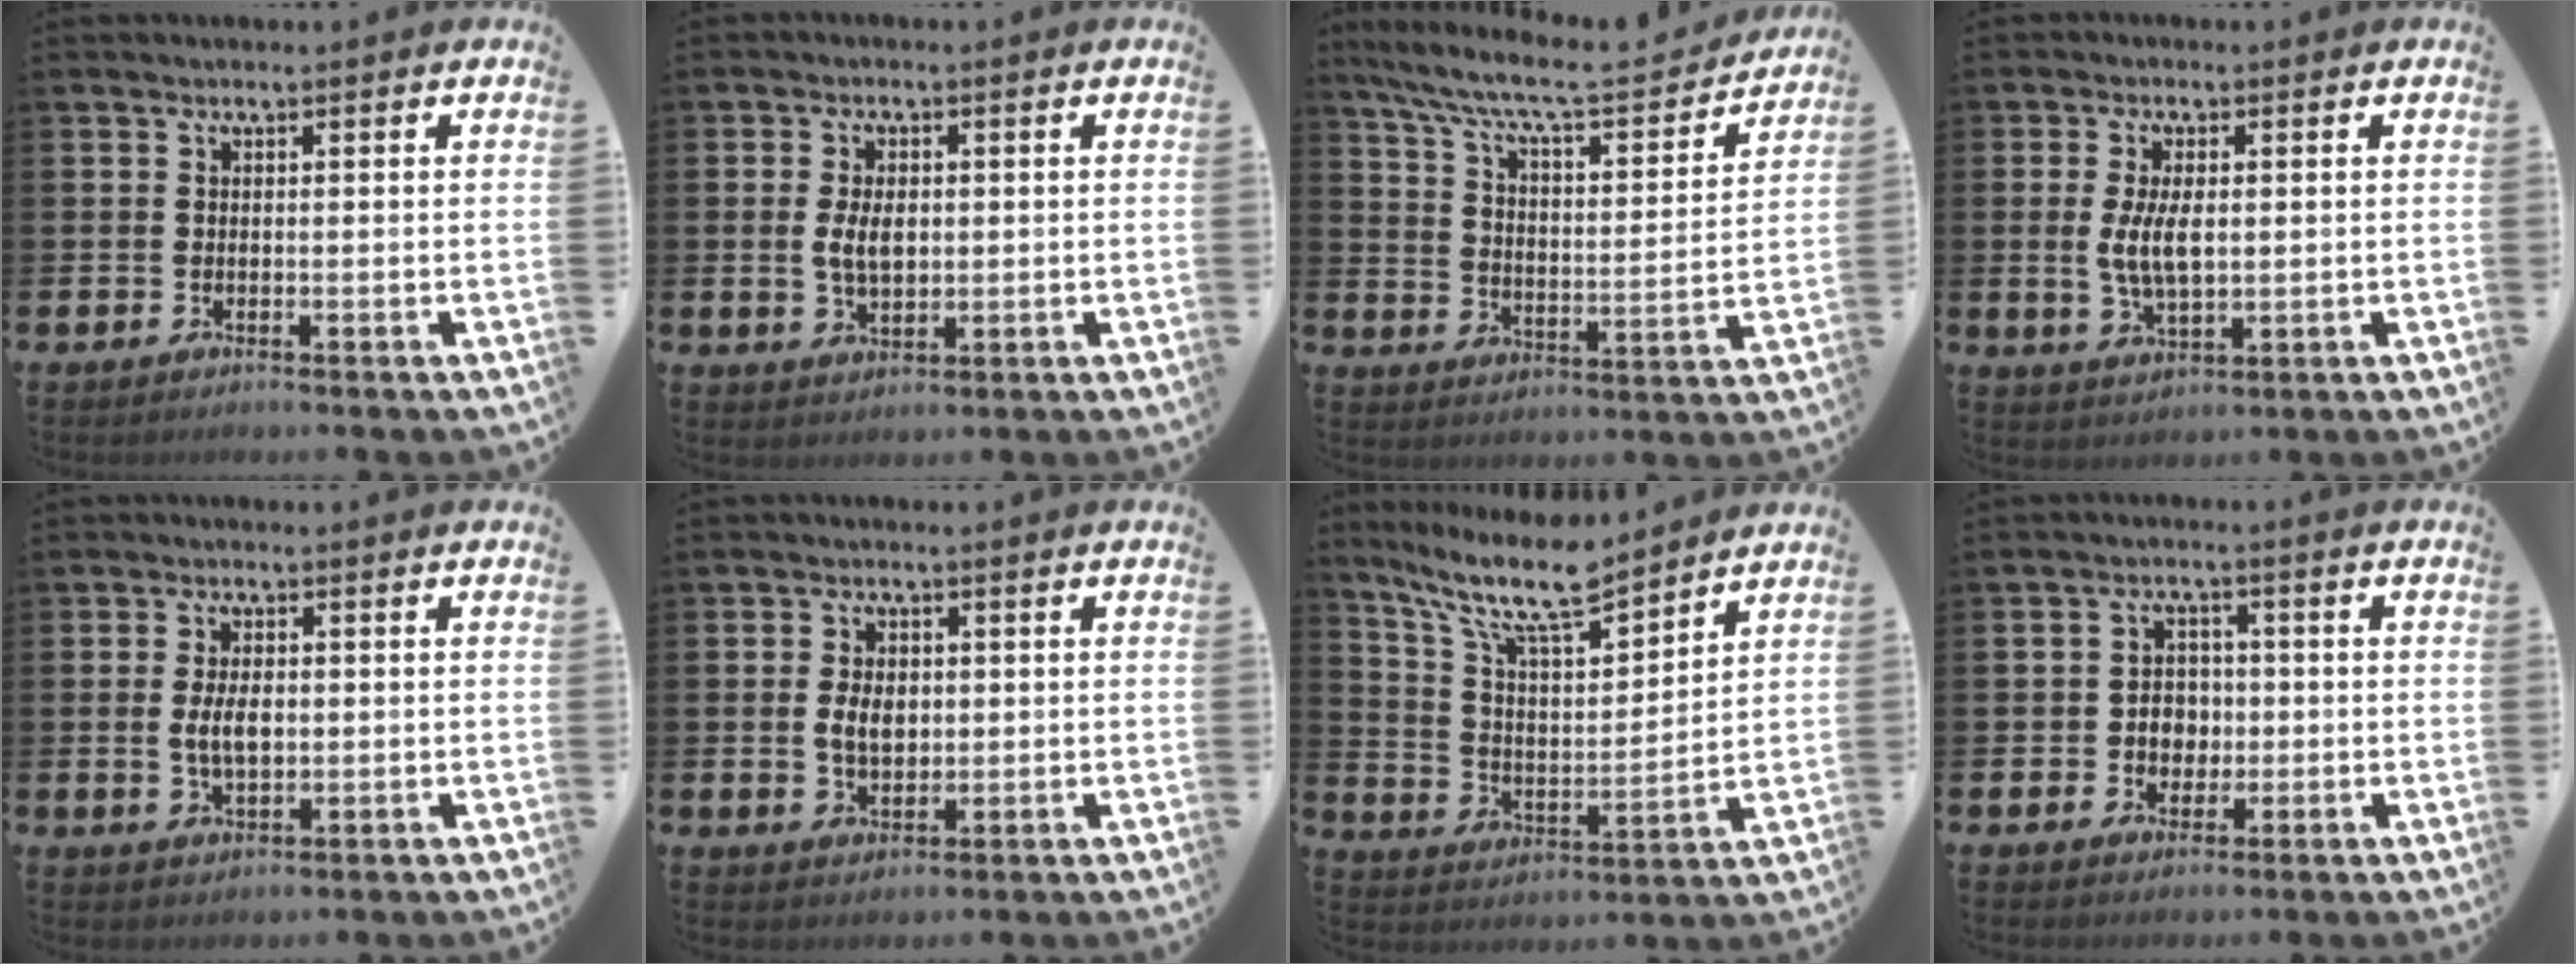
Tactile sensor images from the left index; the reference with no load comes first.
{"total": 4.2, "force": [0.4, 2.5, 3.4], "torque": [-0.057, 0.005, 0.003]}
{"total": 8.4, "force": [7.4, 1.6, 3.7], "torque": [-0.102, -0.051, 0.120]}
{"total": 5.3, "force": [0.7, 2.5, 4.7], "torque": [-0.089, -0.001, 0.005]}
{"total": 4.3, "force": [0.1, 2.3, 3.6], "torque": [-0.065, 0.000, -0.005]}
{"total": 3.9, "force": [0.4, 2.6, 2.9], "torque": [-0.040, 0.002, 0.001]}
{"total": 11.5, "force": [9.8, 2.2, 5.6], "torque": [-0.137, -0.050, 0.171]}
{"total": 3.6, "force": [-0.4, 3.2, 1.7], "torque": [-0.022, 0.002, -0.017]}